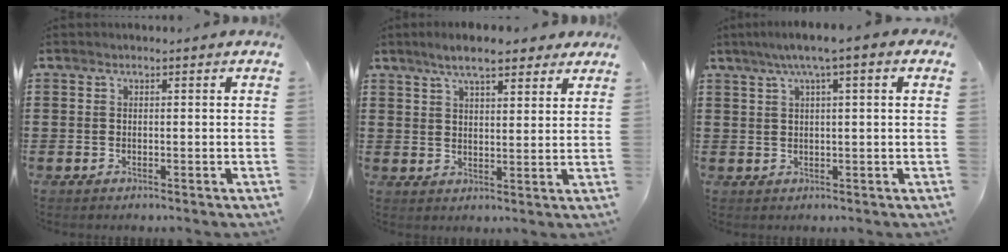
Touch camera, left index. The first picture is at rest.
{"total": 7.1, "force": [5.5, 2.0, 4.0], "torque": [-0.083, -0.002, 0.099]}
{"total": 3.7, "force": [1.3, 0.0, 3.5], "torque": [-0.069, 0.001, 0.018]}